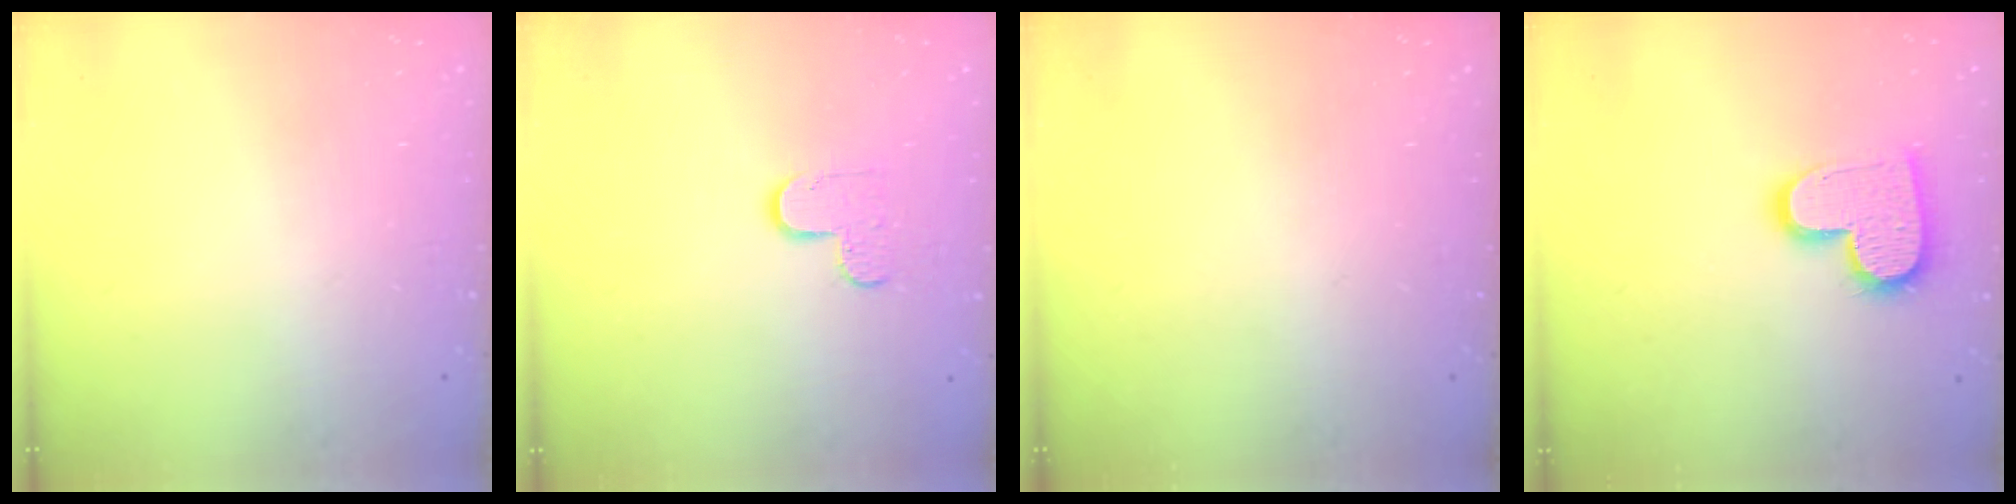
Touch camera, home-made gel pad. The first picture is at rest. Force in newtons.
{"total": 5.7, "press": 5.7, "slide": 0.4}
{"total": 0.0}
{"total": 14.0, "press": 13.9, "slide": 0.8}